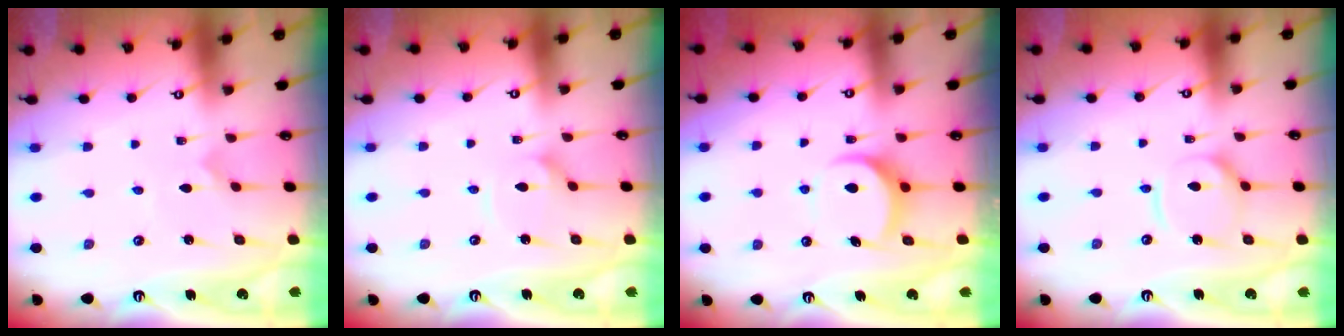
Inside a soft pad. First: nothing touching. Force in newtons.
{"total": 2.6, "press": 2.5, "slide": 0.3}
{"total": 8.4, "press": 8.4, "slide": 0.6}
{"total": 9.1, "press": 9.0, "slide": 1.0}